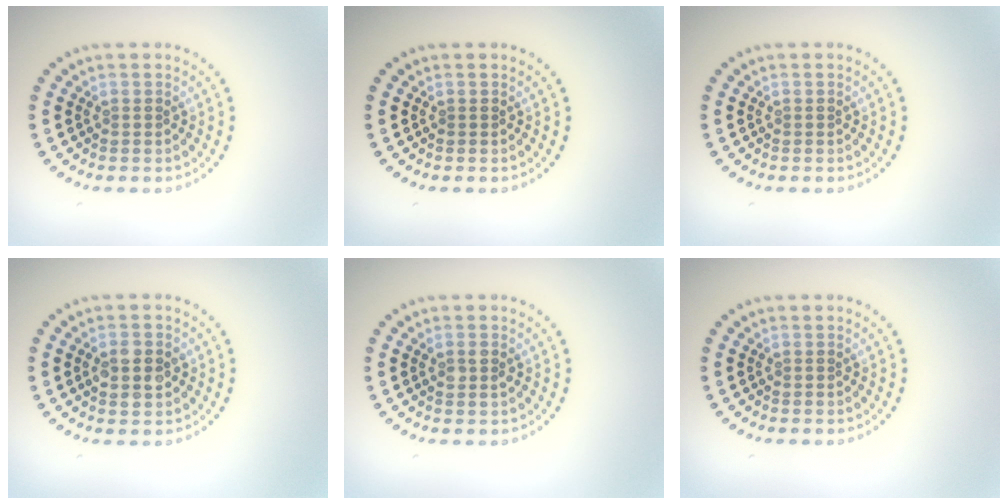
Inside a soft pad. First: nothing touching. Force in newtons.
{"total": 0.0}
{"total": 0.0}
{"total": 2.8, "press": 2.8, "slide": 0.2}
{"total": 1.2, "press": 1.1, "slide": 0.5}
{"total": 0.0}